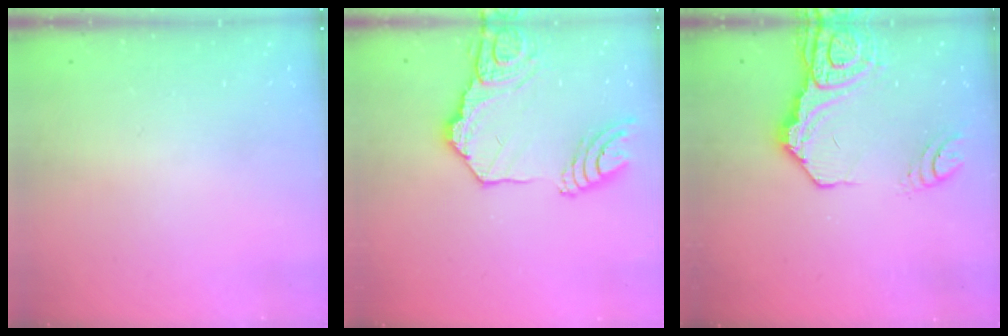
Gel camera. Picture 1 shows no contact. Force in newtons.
{"total": 16.5, "press": 16.4, "slide": 1.7}
{"total": 16.4, "press": 16.3, "slide": 1.9}